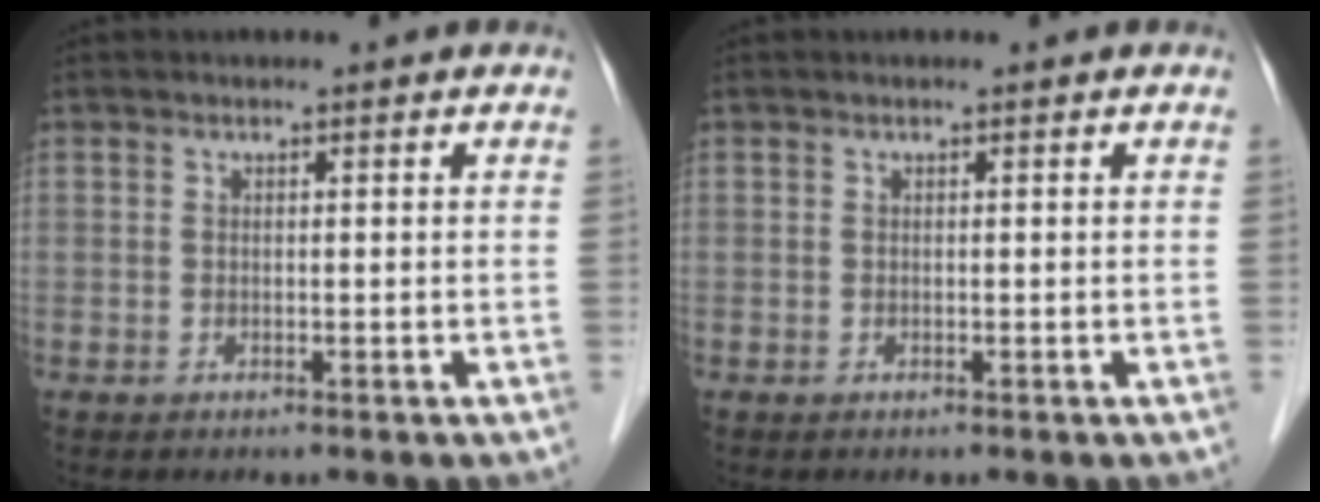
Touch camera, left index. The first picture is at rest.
{"total": 0.0}